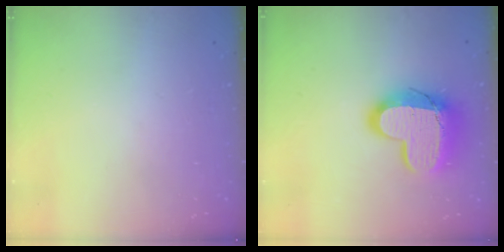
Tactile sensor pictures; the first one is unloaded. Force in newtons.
{"total": 15.8, "press": 15.7, "slide": 1.0}